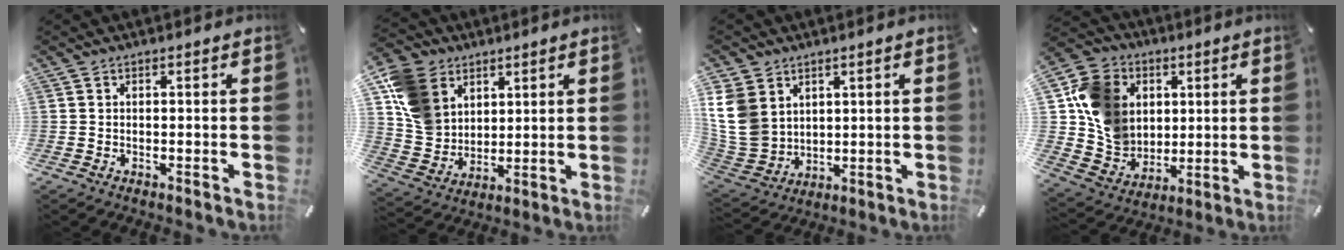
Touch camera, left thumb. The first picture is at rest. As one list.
[{"total": 12.7, "force": [5.1, 10.6, 4.8], "torque": [-0.130, -0.015, 0.103]}, {"total": 12.5, "force": [4.1, 10.4, 5.6], "torque": [-0.161, -0.018, 0.077]}, {"total": 14.0, "force": [2.9, 12.7, 5.1], "torque": [-0.110, -0.001, 0.062]}]